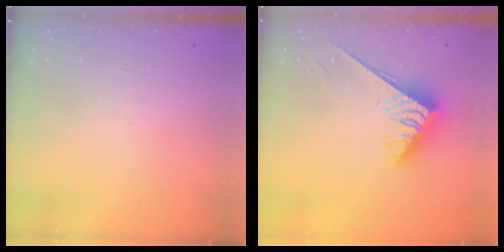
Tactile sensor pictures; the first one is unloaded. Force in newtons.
{"total": 3.8, "press": 3.7, "slide": 0.6}